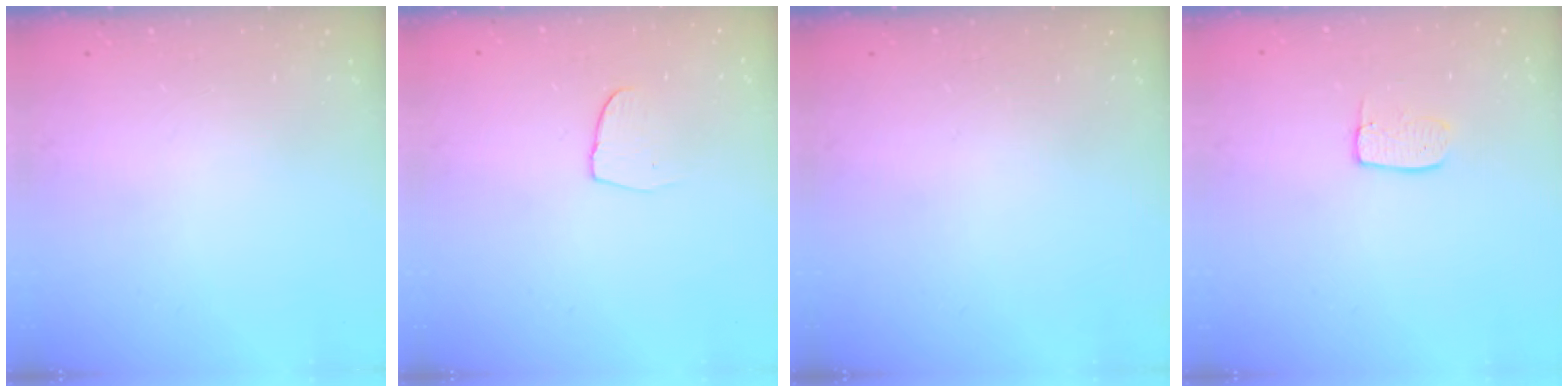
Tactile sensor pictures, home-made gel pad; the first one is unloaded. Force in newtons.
{"total": 4.2, "press": 4.2, "slide": 0.3}
{"total": 0.0}
{"total": 6.0, "press": 6.0, "slide": 0.4}